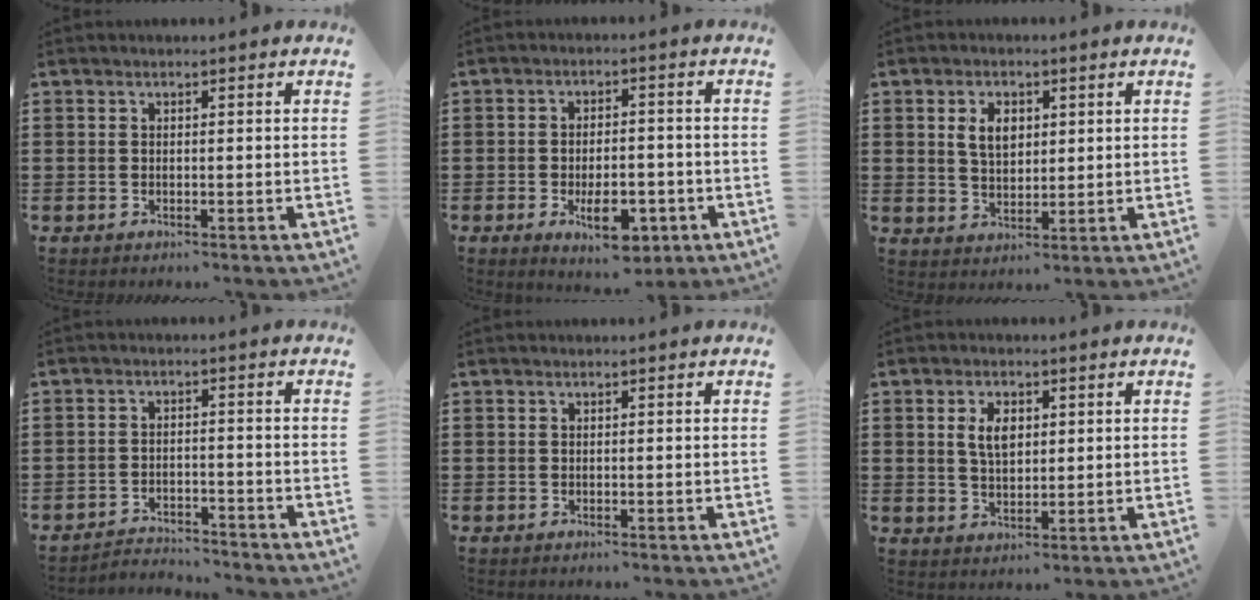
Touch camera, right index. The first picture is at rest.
{"total": 7.9, "force": [-3.2, 3.7, 6.2], "torque": [-0.089, 0.000, -0.056]}
{"total": 4.4, "force": [1.3, 2.9, 3.1], "torque": [-0.062, 0.009, 0.020]}
{"total": 3.1, "force": [-3.0, 0.4, 0.1], "torque": [-0.010, 0.003, -0.066]}
{"total": 0.0}
{"total": 4.3, "force": [1.2, 2.4, 3.4], "torque": [-0.065, 0.008, 0.017]}